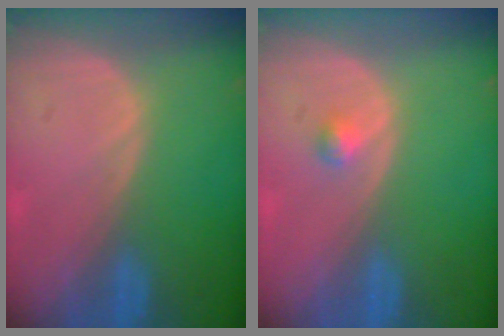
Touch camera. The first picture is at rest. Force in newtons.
{"total": 1.1, "press": 1.1, "slide": 0.1}